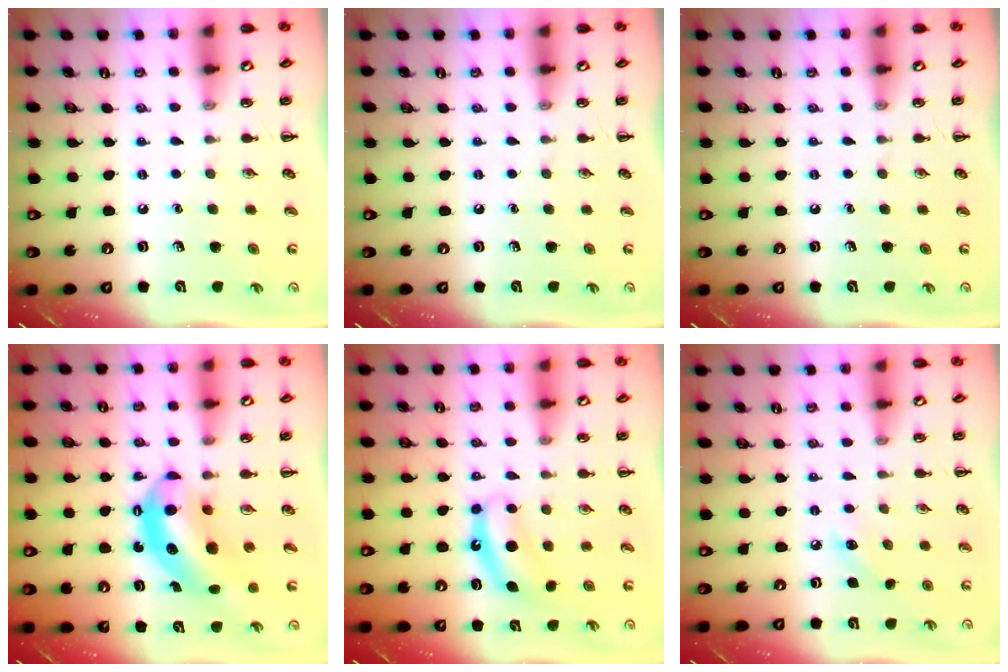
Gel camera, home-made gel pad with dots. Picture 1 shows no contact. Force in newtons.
{"total": 0.0}
{"total": 0.0}
{"total": 10.2, "press": 9.9, "slide": 2.5}
{"total": 6.4, "press": 6.4, "slide": 1.0}
{"total": 5.3, "press": 5.0, "slide": 1.6}